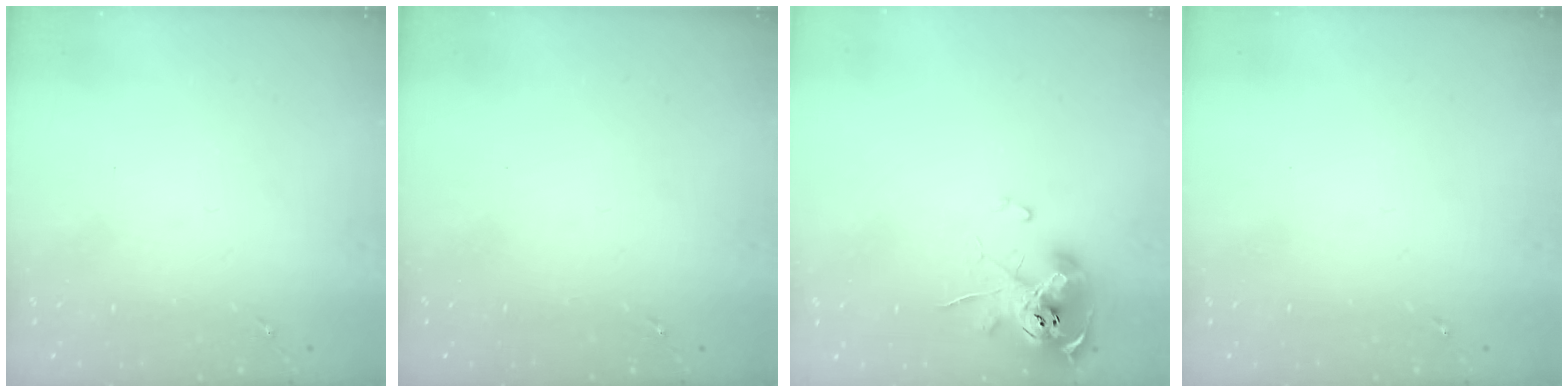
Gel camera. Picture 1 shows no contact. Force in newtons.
{"total": 0.0}
{"total": 13.1, "press": 13.0, "slide": 1.8}
{"total": 0.0}